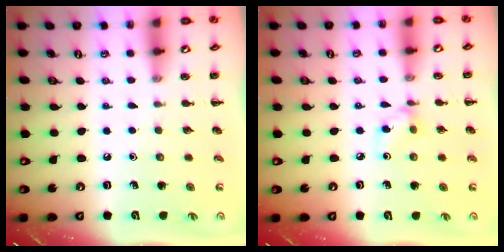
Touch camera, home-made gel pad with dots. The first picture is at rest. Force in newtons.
{"total": 3.0, "press": 2.8, "slide": 1.2}